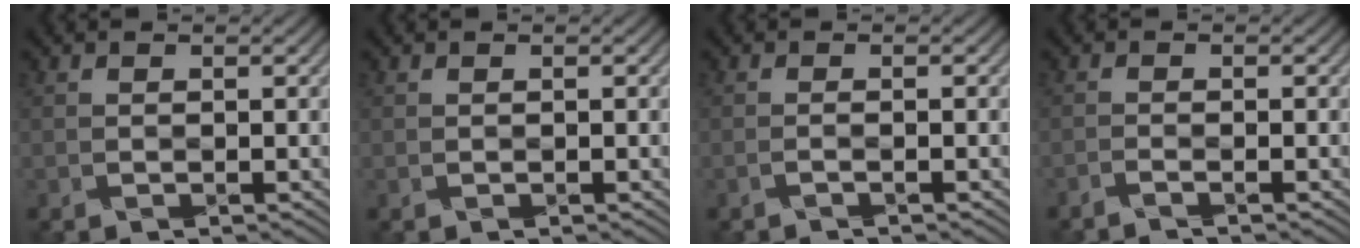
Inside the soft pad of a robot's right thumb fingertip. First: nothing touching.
{"total": 0.0}
{"total": 0.8, "force": [-0.6, 0.0, 0.5], "torque": [-0.004, 0.006, -0.019]}
{"total": 1.2, "force": [-1.1, 0.1, 0.6], "torque": [-0.003, 0.005, -0.031]}